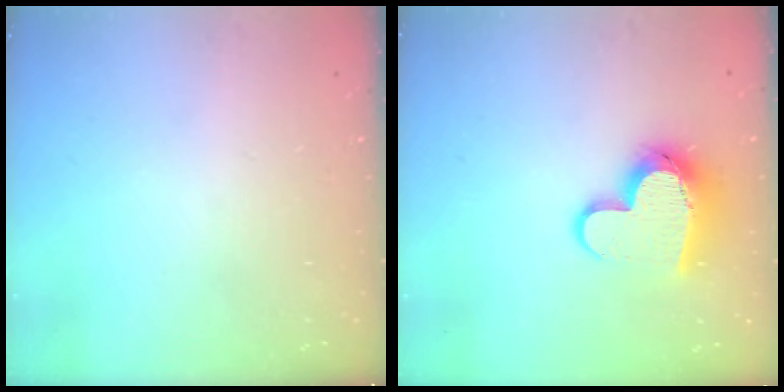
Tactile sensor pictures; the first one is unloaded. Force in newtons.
{"total": 12.4, "press": 12.3, "slide": 1.2}